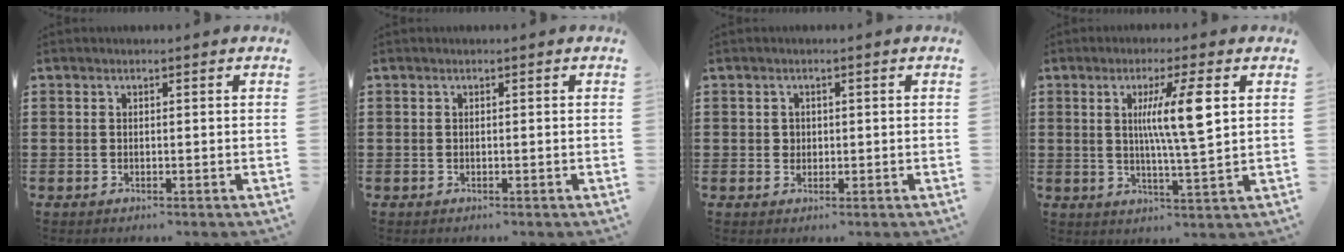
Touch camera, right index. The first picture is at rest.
{"total": 0.0}
{"total": 1.2, "force": [0.2, 1.1, 0.2], "torque": [-0.009, 0.005, 0.005]}
{"total": 8.3, "force": [2.1, 0.5, 8.1], "torque": [-0.158, -0.003, 0.028]}